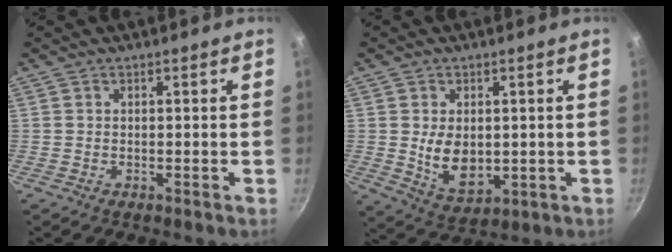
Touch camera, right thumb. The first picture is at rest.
{"total": 8.5, "force": [0.2, 5.6, 6.5], "torque": [-0.096, -0.020, 0.021]}